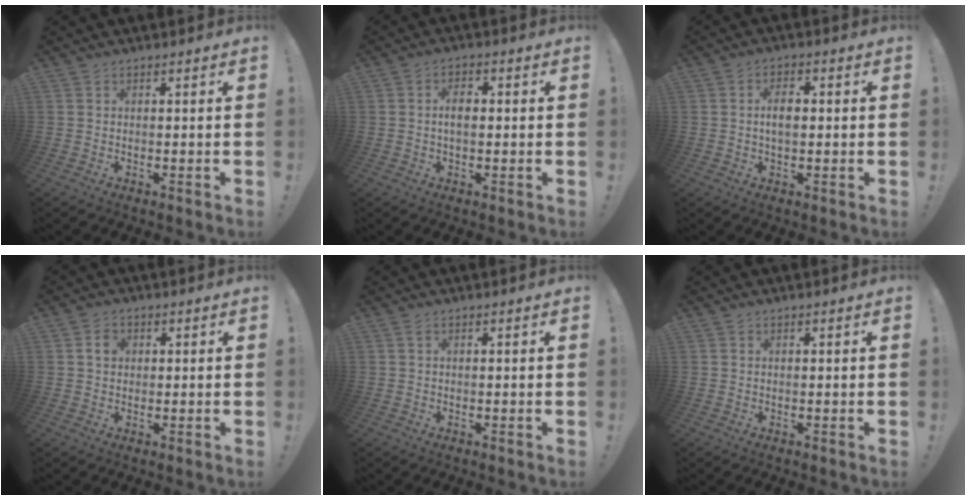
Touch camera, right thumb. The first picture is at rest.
{"total": 4.4, "force": [0.0, 2.3, 3.7], "torque": [-0.056, 0.006, -0.002]}
{"total": 5.0, "force": [0.2, 2.6, 4.2], "torque": [-0.066, 0.003, -0.004]}
{"total": 3.0, "force": [0.7, 2.4, 1.8], "torque": [-0.016, -0.002, 0.008]}
{"total": 0.7, "force": [0.3, 0.2, 0.7], "torque": [-0.016, 0.003, 0.004]}
{"total": 0.0}